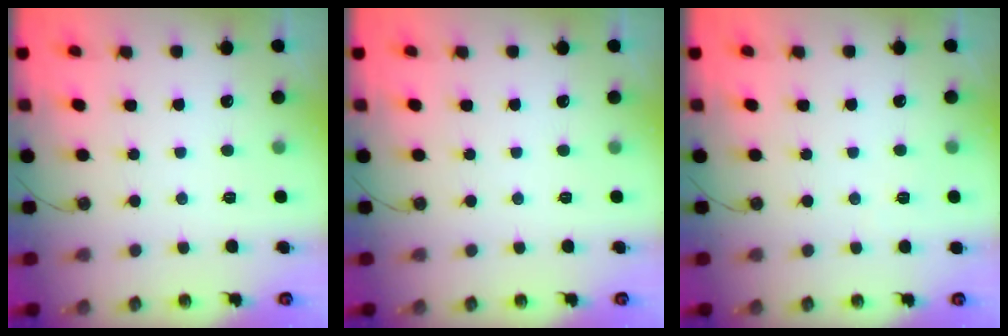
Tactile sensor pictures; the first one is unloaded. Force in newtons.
{"total": 0.0}
{"total": 1.4, "press": 1.4, "slide": 0.5}